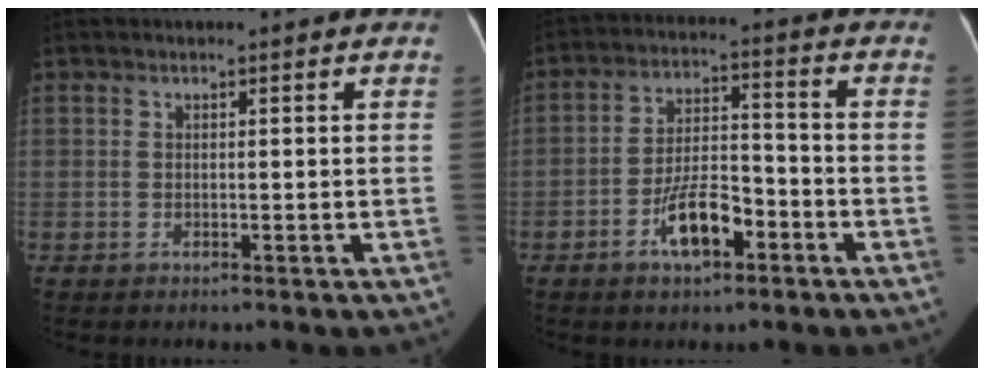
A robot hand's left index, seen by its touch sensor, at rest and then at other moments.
{"total": 8.2, "force": [-4.2, 3.0, 6.4], "torque": [-0.125, 0.010, -0.073]}